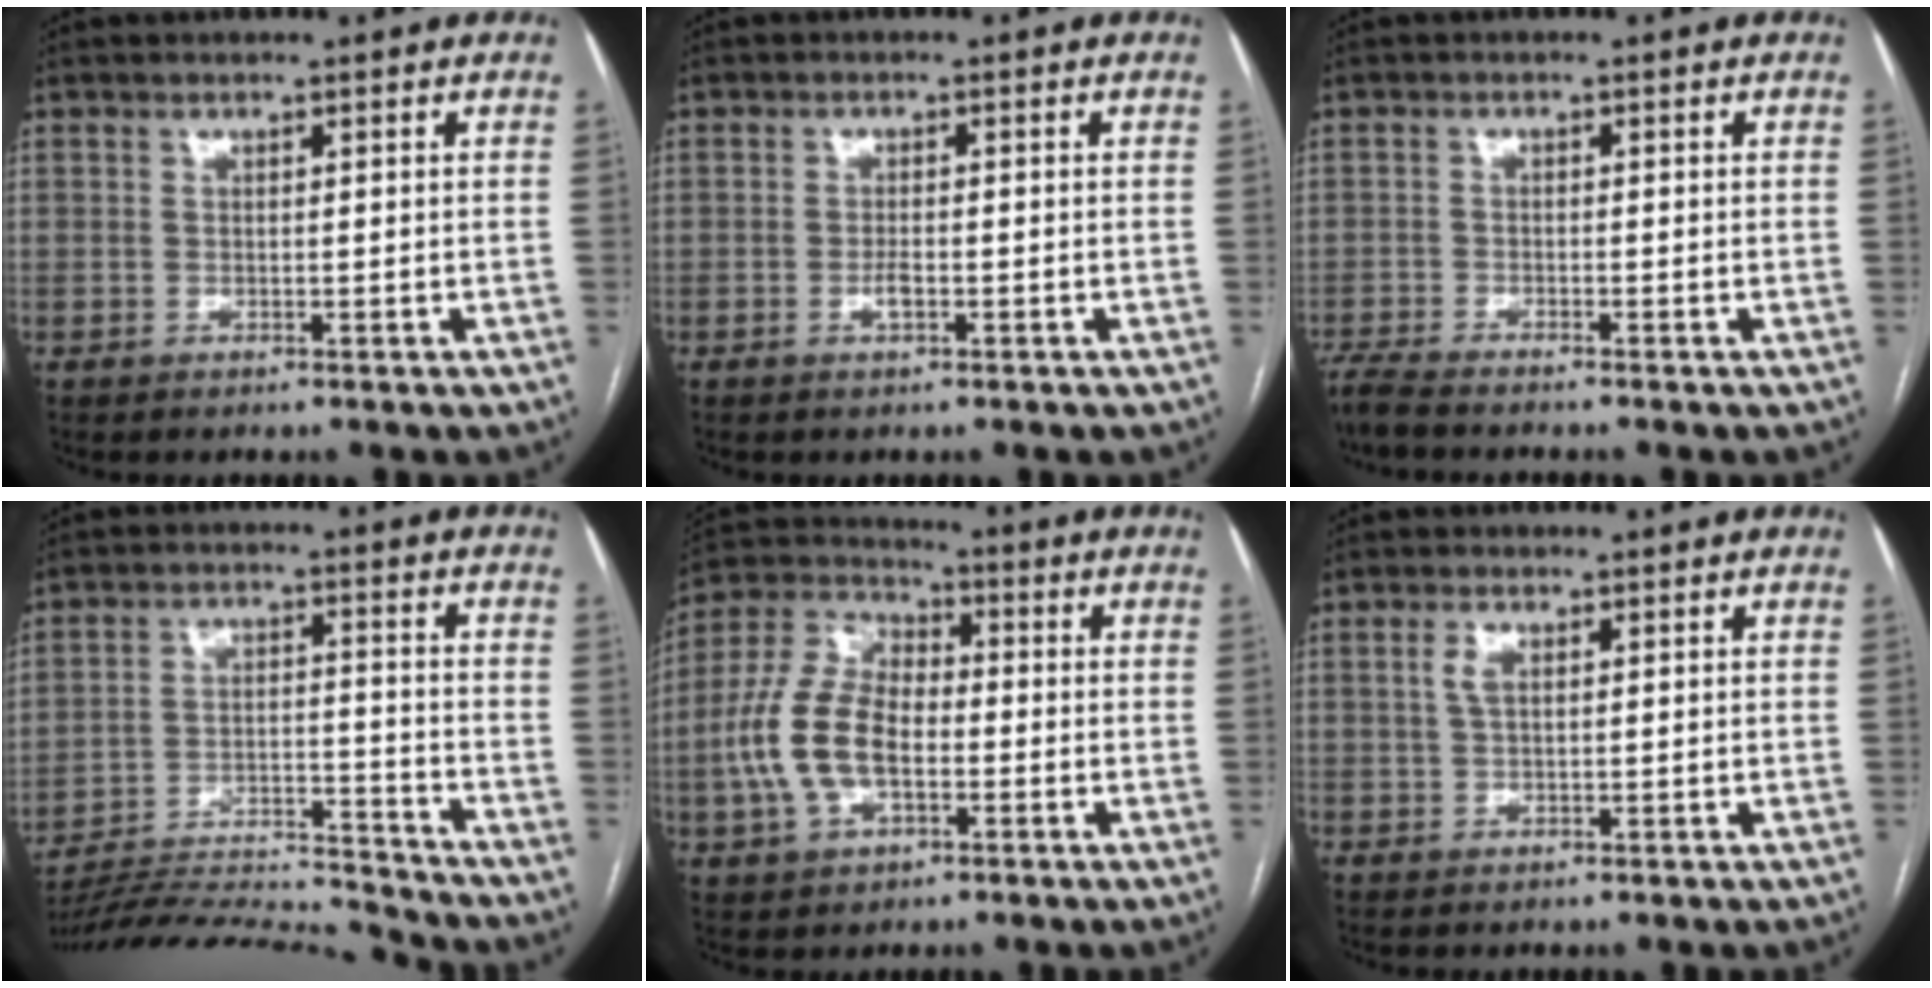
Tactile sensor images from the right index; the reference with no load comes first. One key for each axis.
{"total": 1.8, "fx": -0.7, "fy": 0.5, "fz": 1.6, "tx": -0.031, "ty": 0.001, "tz": -0.012}
{"total": 3.6, "fx": -3.3, "fy": -0.3, "fz": 1.5, "tx": -0.030, "ty": -0.015, "tz": -0.063}
{"total": 15.9, "fx": -15.7, "fy": -1.0, "fz": 2.6, "tx": -0.047, "ty": 0.009, "tz": -0.250}
{"total": 12.5, "fx": -2.4, "fy": 6.8, "fz": 10.2, "tx": -0.238, "ty": 0.021, "tz": -0.047}
{"total": 2.1, "fx": 0.6, "fy": 1.0, "fz": 1.8, "tx": -0.041, "ty": 0.006, "tz": 0.015}